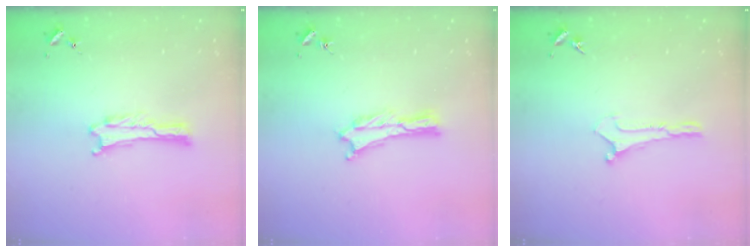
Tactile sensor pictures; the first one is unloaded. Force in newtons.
{"total": 0.6, "press": 0.6, "slide": 0.2}
{"total": 0.0}